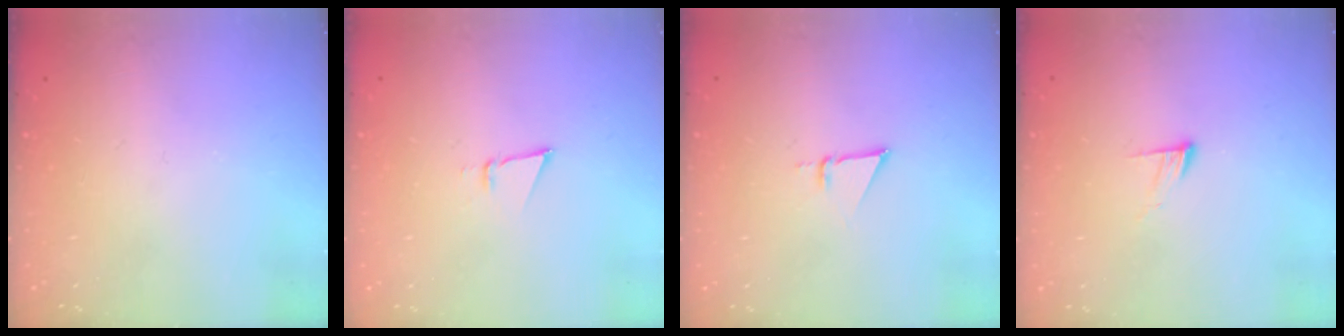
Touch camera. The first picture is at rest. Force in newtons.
{"total": 2.6, "press": 2.5, "slide": 0.8}
{"total": 3.1, "press": 3.1, "slide": 0.2}
{"total": 4.5, "press": 4.5, "slide": 0.4}